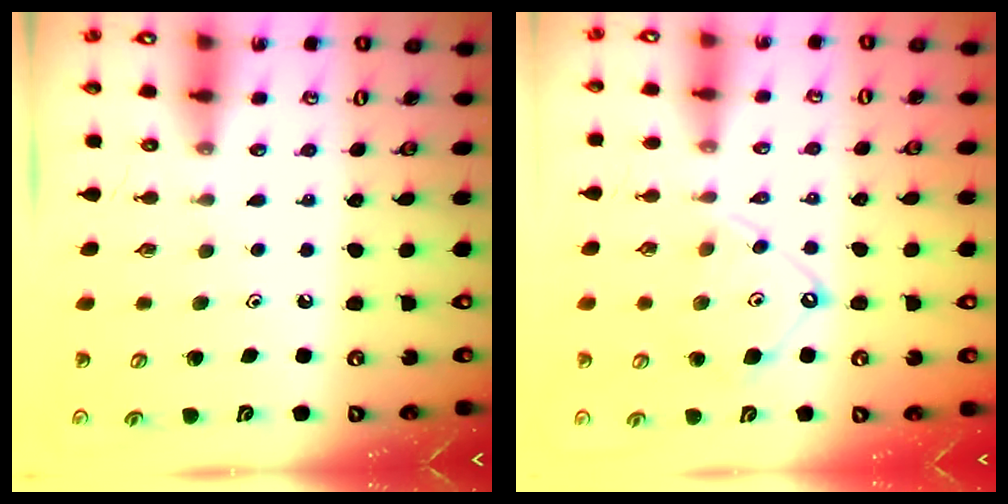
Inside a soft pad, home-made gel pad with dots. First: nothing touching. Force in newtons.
{"total": 9.6, "press": 9.6, "slide": 0.8}